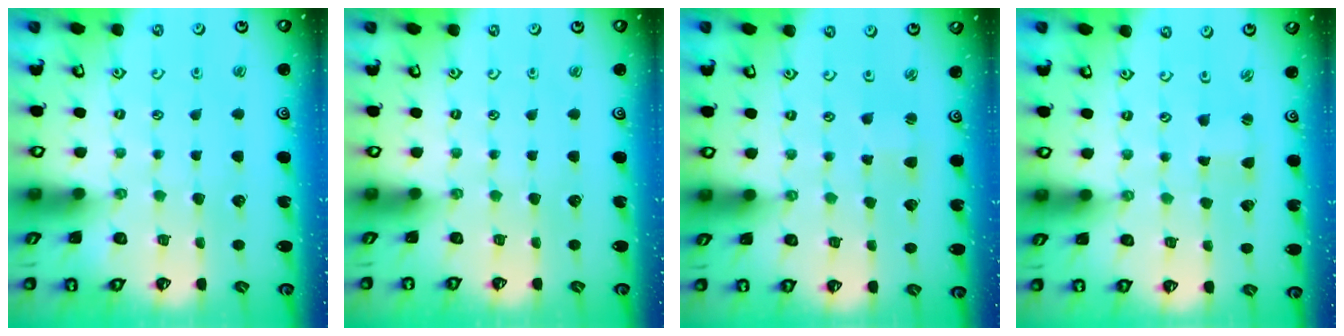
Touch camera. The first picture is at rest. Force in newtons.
{"total": 0.0}
{"total": 1.2, "press": 1.1, "slide": 0.1}
{"total": 0.0}